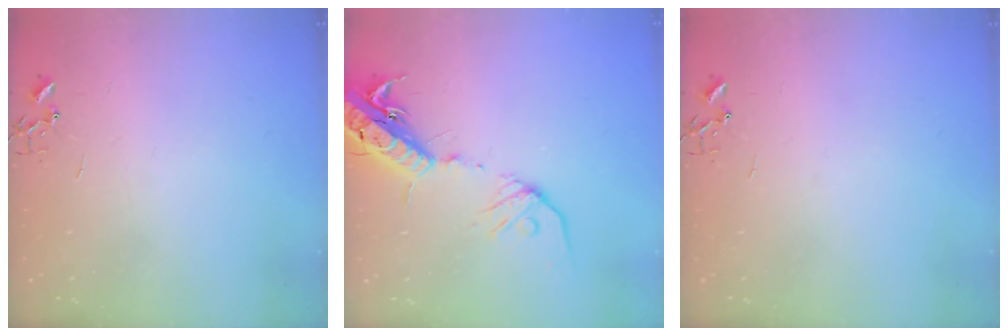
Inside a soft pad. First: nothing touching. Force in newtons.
{"total": 17.9, "press": 17.4, "slide": 4.3}
{"total": 0.0}